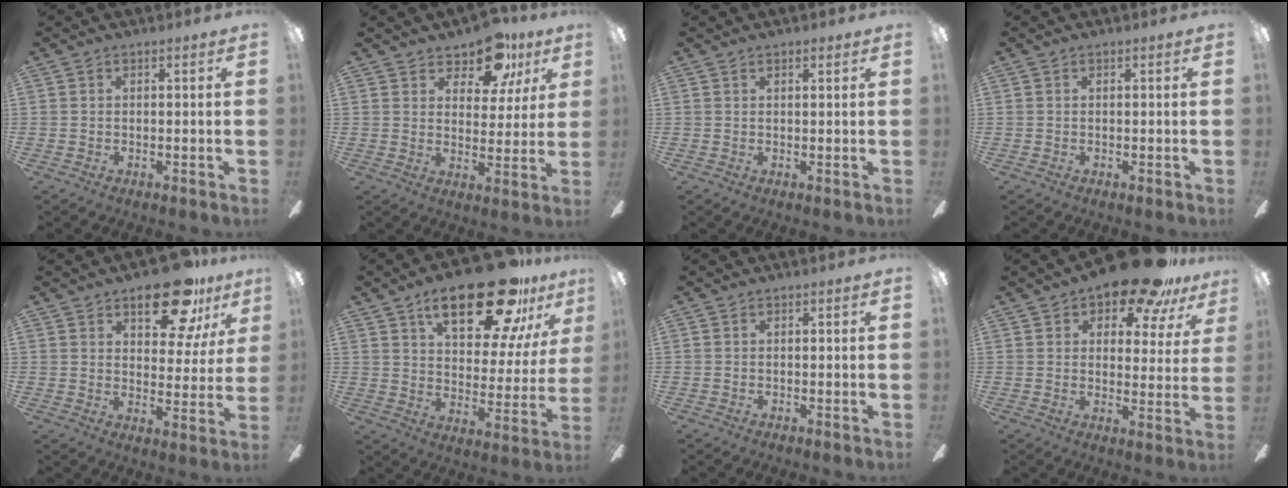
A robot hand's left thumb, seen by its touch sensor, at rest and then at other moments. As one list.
[{"total": 11.4, "force": [8.3, 5.7, 5.3], "torque": [-0.069, -0.043, 0.147]}, {"total": 0.8, "force": [0.8, 0.1, 0.3], "torque": [0.001, -0.003, 0.012]}, {"total": 0.0}, {"total": 15.9, "force": [10.2, 7.3, 9.7], "torque": [-0.117, -0.052, 0.169]}, {"total": 23.3, "force": [15.1, 9.1, 15.2], "torque": [-0.230, -0.076, 0.249]}, {"total": 0.0}, {"total": 13.8, "force": [10.7, 5.0, 7.1], "torque": [-0.101, -0.067, 0.185]}]